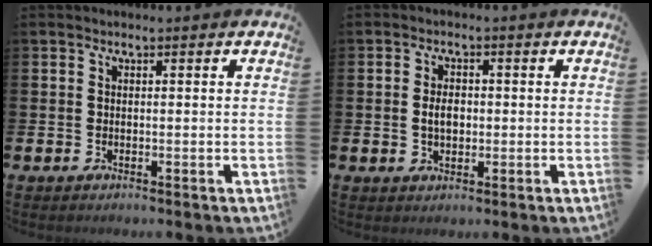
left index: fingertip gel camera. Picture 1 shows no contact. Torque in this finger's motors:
{"motor_torque": [0.51, 0.44, 0.04, 0.10]}